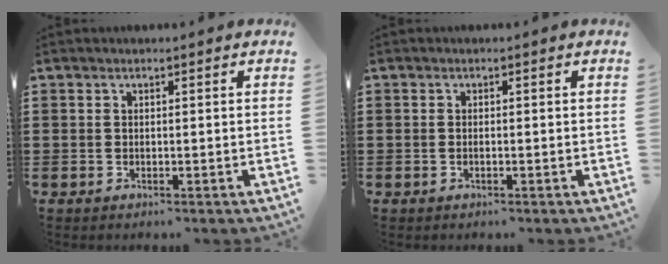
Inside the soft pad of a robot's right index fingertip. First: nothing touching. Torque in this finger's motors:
{"motor_torque": [0.72, 1.42, -0.03, -0.01]}